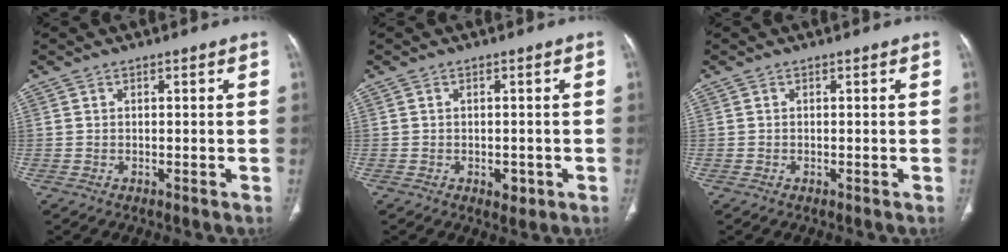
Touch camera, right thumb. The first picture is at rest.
{"total": 2.5, "force": [-0.9, 1.6, 1.6], "torque": [-0.012, 0.002, -0.006]}
{"total": 0.0}